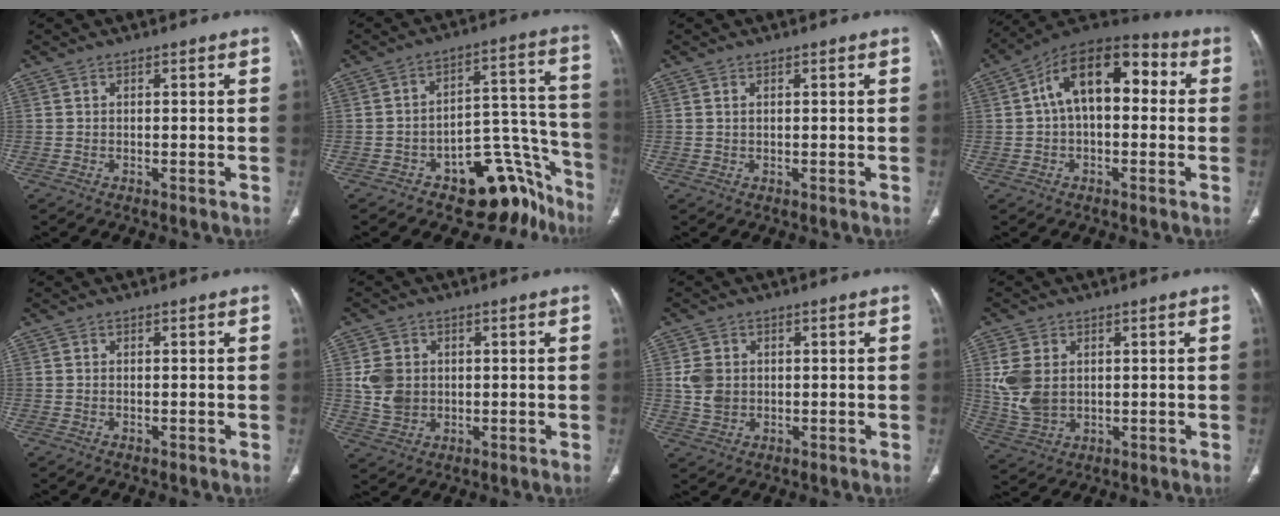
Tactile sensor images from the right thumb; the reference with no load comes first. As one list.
[{"total": 16.9, "force": [-11.3, 9.1, 8.7], "torque": [-0.028, 0.134, -0.157]}, {"total": 0.6, "force": [0.2, 0.4, 0.4], "torque": [-0.012, 0.003, 0.006]}, {"total": 15.2, "force": [2.1, 8.6, 12.4], "torque": [-0.174, 0.044, 0.022]}, {"total": 0.0}, {"total": 6.7, "force": [0.7, 5.6, 3.7], "torque": [-0.056, -0.001, 0.021]}, {"total": 4.6, "force": [0.5, 3.8, 2.7], "torque": [-0.044, 0.000, 0.015]}, {"total": 8.7, "force": [1.5, 6.2, 6.0], "torque": [-0.124, -0.006, 0.043]}]